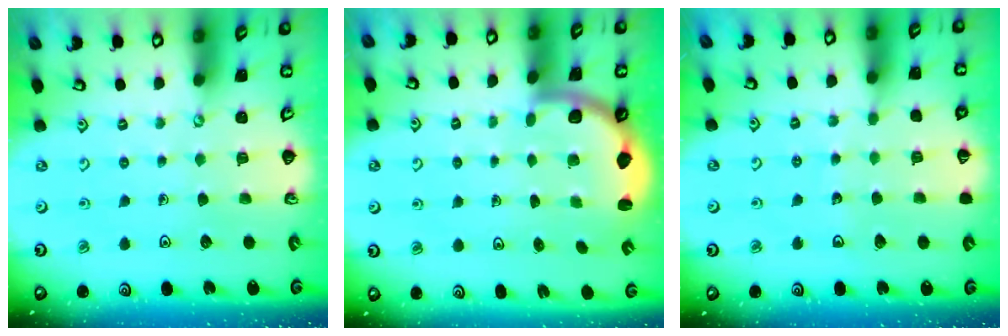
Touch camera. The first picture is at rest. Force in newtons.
{"total": 2.4, "press": 2.3, "slide": 0.6}
{"total": 3.3, "press": 3.3, "slide": 0.3}